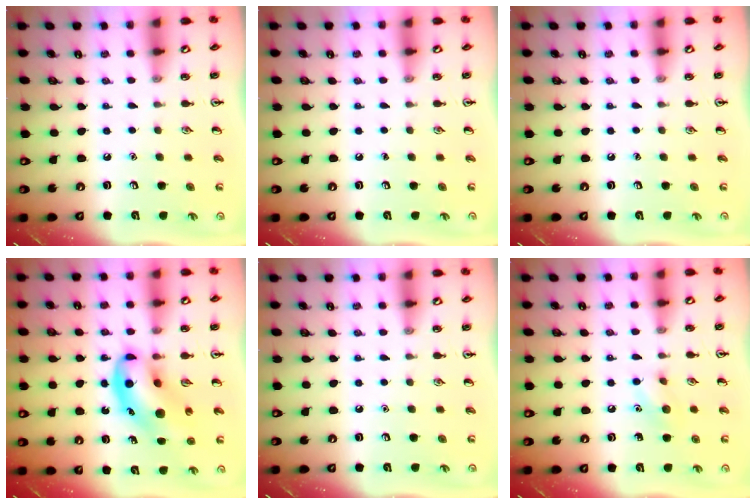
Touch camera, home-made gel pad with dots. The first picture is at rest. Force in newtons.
{"total": 0.0}
{"total": 0.0}
{"total": 12.6, "press": 12.1, "slide": 3.3}
{"total": 0.0}
{"total": 6.6, "press": 6.5, "slide": 1.4}